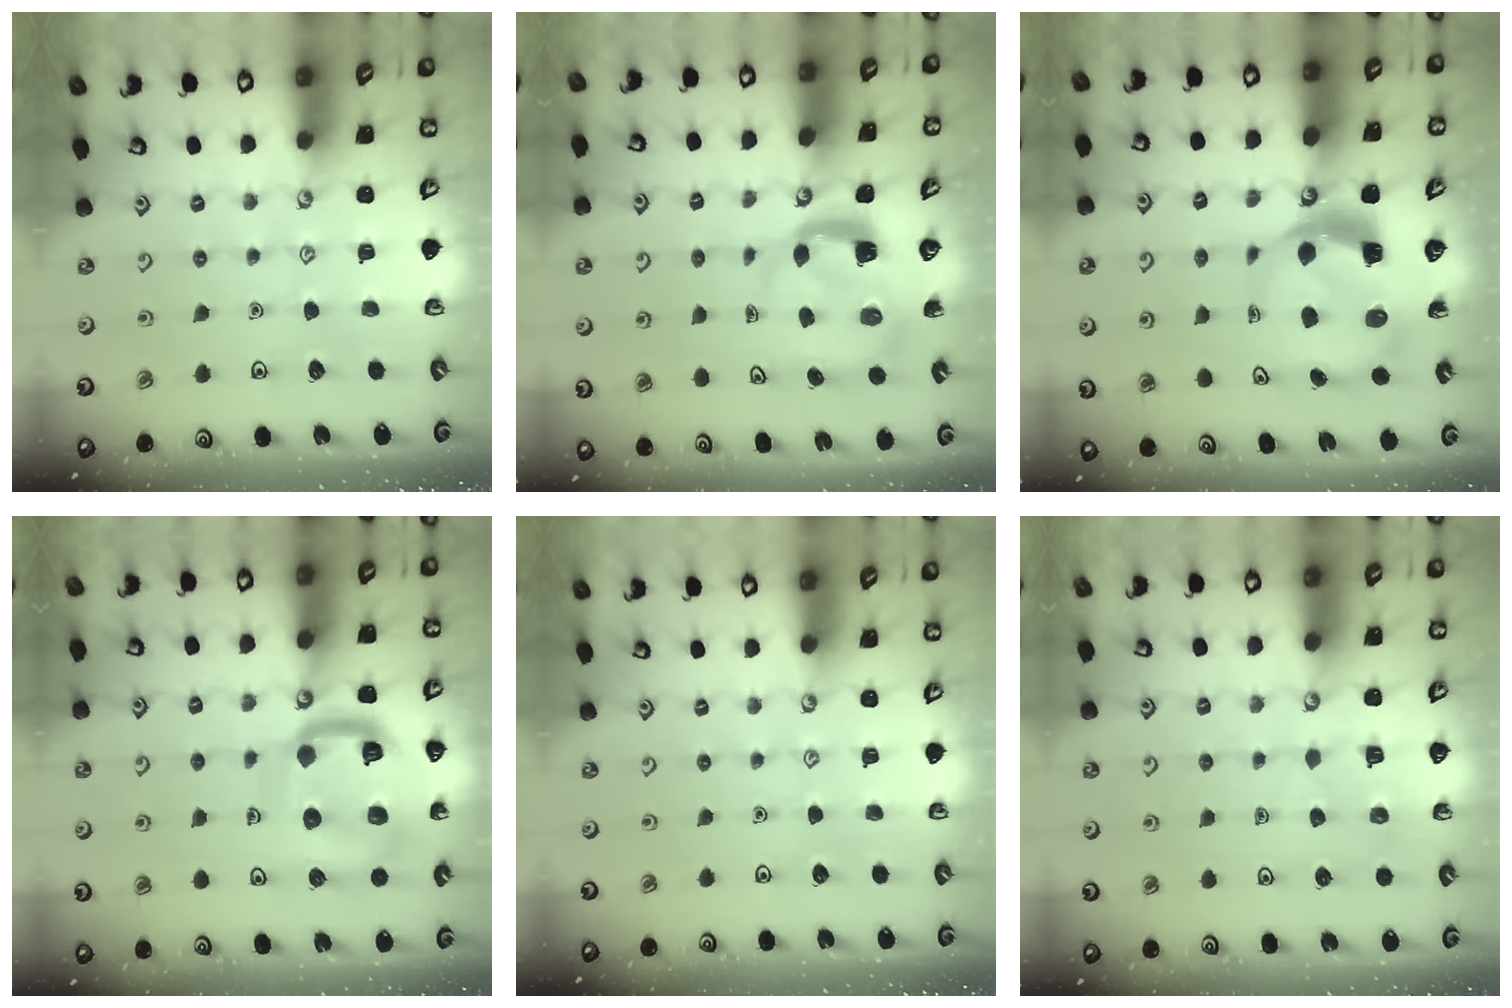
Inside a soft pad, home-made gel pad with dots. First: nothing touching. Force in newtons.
{"total": 4.0, "press": 3.9, "slide": 0.5}
{"total": 7.3, "press": 7.2, "slide": 1.2}
{"total": 16.3, "press": 16.2, "slide": 1.7}
{"total": 0.0}
{"total": 3.8, "press": 3.8, "slide": 0.3}